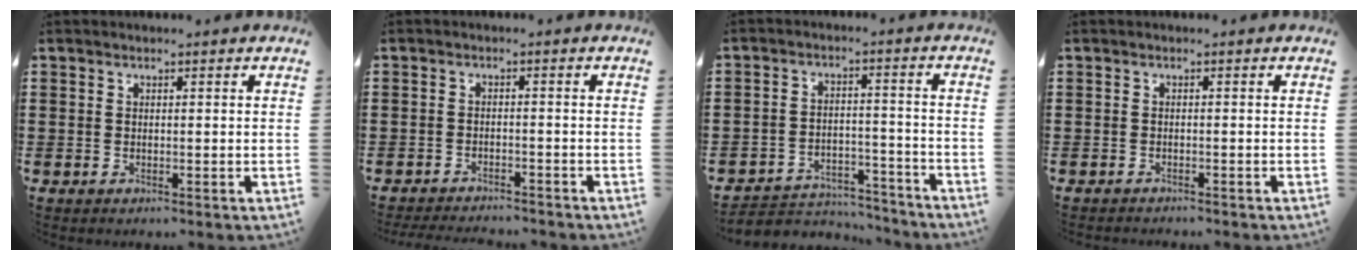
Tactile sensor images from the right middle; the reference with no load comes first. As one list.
[{"total": 2.4, "force": [-2.4, 0.1, 0.2], "torque": [-0.009, -0.002, -0.050]}, {"total": 4.6, "force": [-4.4, 1.3, 0.2], "torque": [-0.006, 0.011, -0.092]}, {"total": 0.7, "force": [-0.7, 0.0, 0.0], "torque": [-0.003, -0.002, -0.014]}]